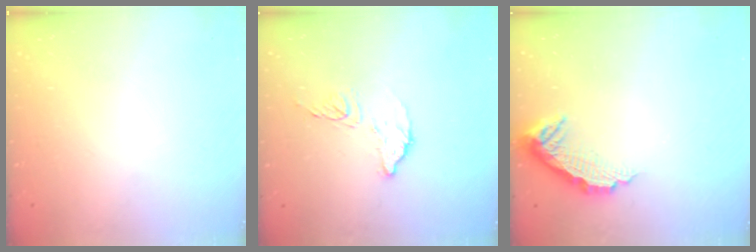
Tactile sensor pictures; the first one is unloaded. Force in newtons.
{"total": 7.6, "press": 7.6, "slide": 0.2}
{"total": 10.0, "press": 10.0, "slide": 0.6}